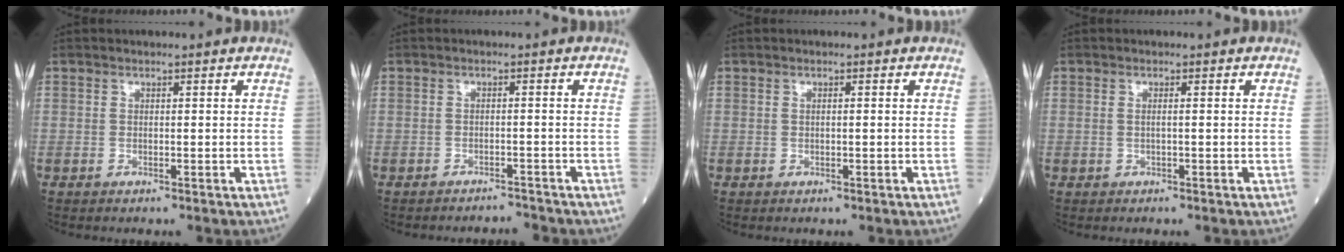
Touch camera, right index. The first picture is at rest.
{"total": 2.2, "force": [-2.1, 0.2, -0.5], "torque": [0.020, -0.004, -0.026]}
{"total": 0.7, "force": [0.1, 0.1, 0.7], "torque": [-0.011, 0.000, 0.002]}
{"total": 0.8, "force": [0.1, 0.1, 0.8], "torque": [-0.020, -0.001, 0.000]}